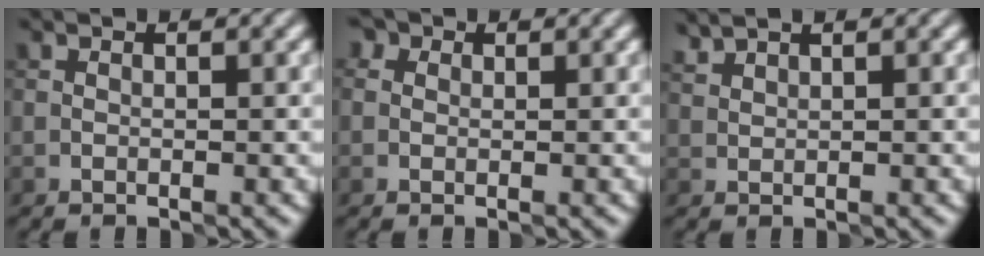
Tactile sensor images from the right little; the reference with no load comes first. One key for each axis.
{"total": 2.8, "fx": 1.4, "fy": 1.9, "fz": 1.4, "tx": -0.011, "ty": 0.022, "tz": -0.015}
{"total": 1.3, "fx": 1.3, "fy": 0.1, "fz": 0.2, "tx": -0.004, "ty": 0.003, "tz": 0.033}